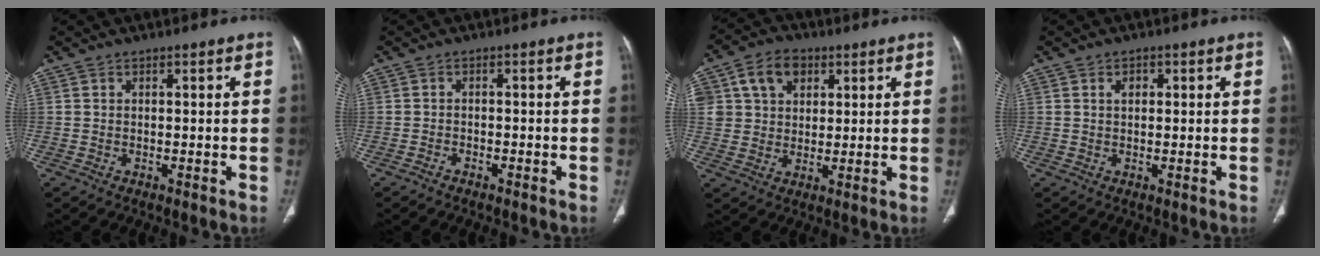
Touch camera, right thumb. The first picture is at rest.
{"total": 1.0, "force": [-0.9, 0.3, 0.4], "torque": [-0.012, 0.005, -0.015]}
{"total": 9.5, "force": [3.7, 7.2, 4.9], "torque": [-0.059, -0.001, 0.066]}
{"total": 1.5, "force": [0.5, 1.1, 1.0], "torque": [-0.010, 0.001, 0.007]}